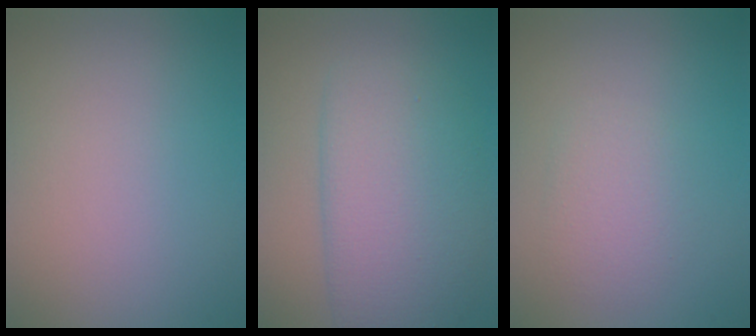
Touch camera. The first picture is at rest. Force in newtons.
{"total": 6.0, "press": 6.0, "slide": 0.2}
{"total": 2.1, "press": 2.1, "slide": 0.0}